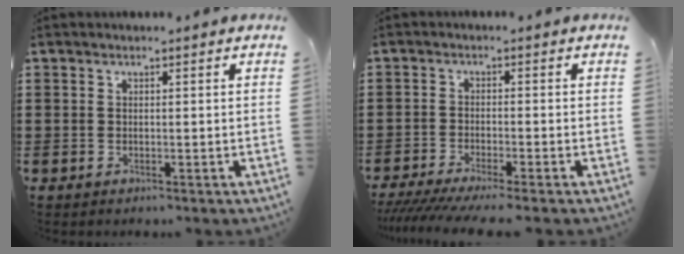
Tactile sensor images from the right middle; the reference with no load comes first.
{"total": 3.4, "force": [-2.8, -0.2, 1.8], "torque": [-0.036, -0.011, -0.056]}